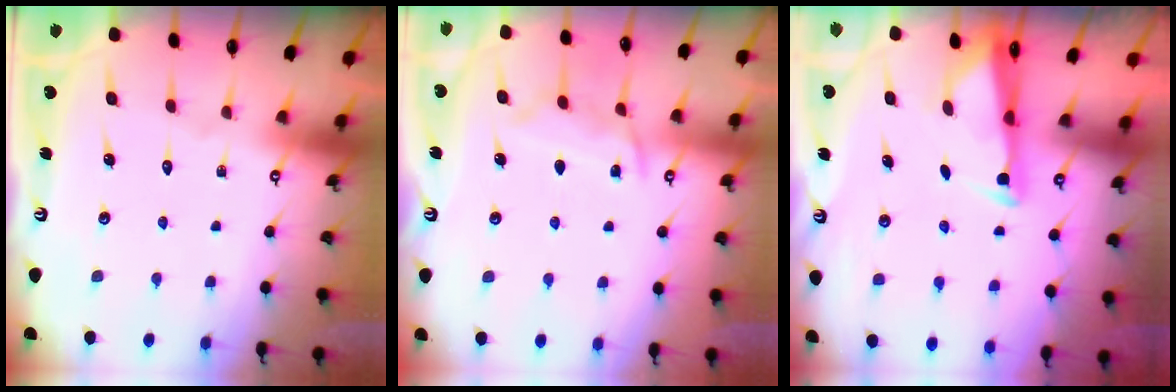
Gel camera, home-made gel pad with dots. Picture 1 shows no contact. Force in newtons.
{"total": 9.0, "press": 9.0, "slide": 1.1}
{"total": 2.9, "press": 2.8, "slide": 0.8}